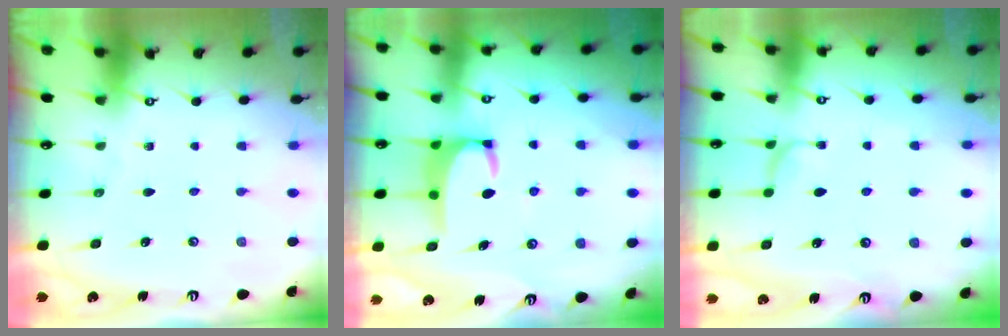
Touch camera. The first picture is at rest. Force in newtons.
{"total": 4.2, "press": 4.2, "slide": 0.6}
{"total": 0.9, "press": 0.0, "slide": 0.9}